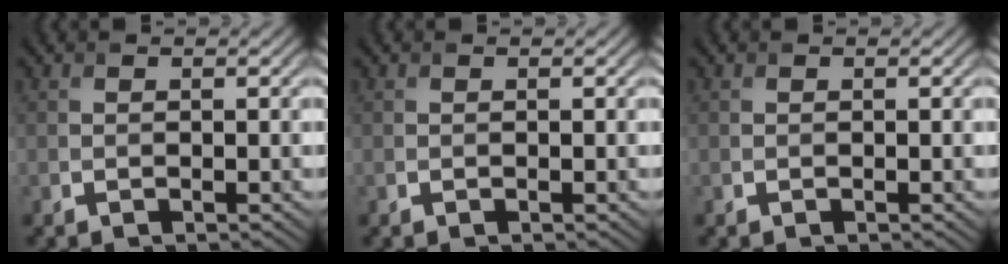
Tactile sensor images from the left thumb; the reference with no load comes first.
{"total": 0.0}
{"total": 0.0}